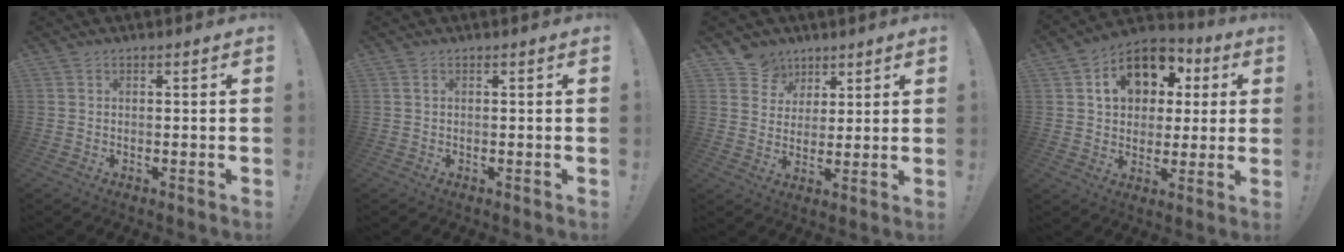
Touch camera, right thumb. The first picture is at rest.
{"total": 0.6, "force": [0.4, 0.0, 0.5], "torque": [-0.010, 0.001, 0.007]}
{"total": 8.1, "force": [5.0, 6.3, 0.5], "torque": [-0.004, -0.038, 0.100]}
{"total": 14.9, "force": [5.3, 11.3, 8.1], "torque": [-0.120, -0.010, 0.102]}